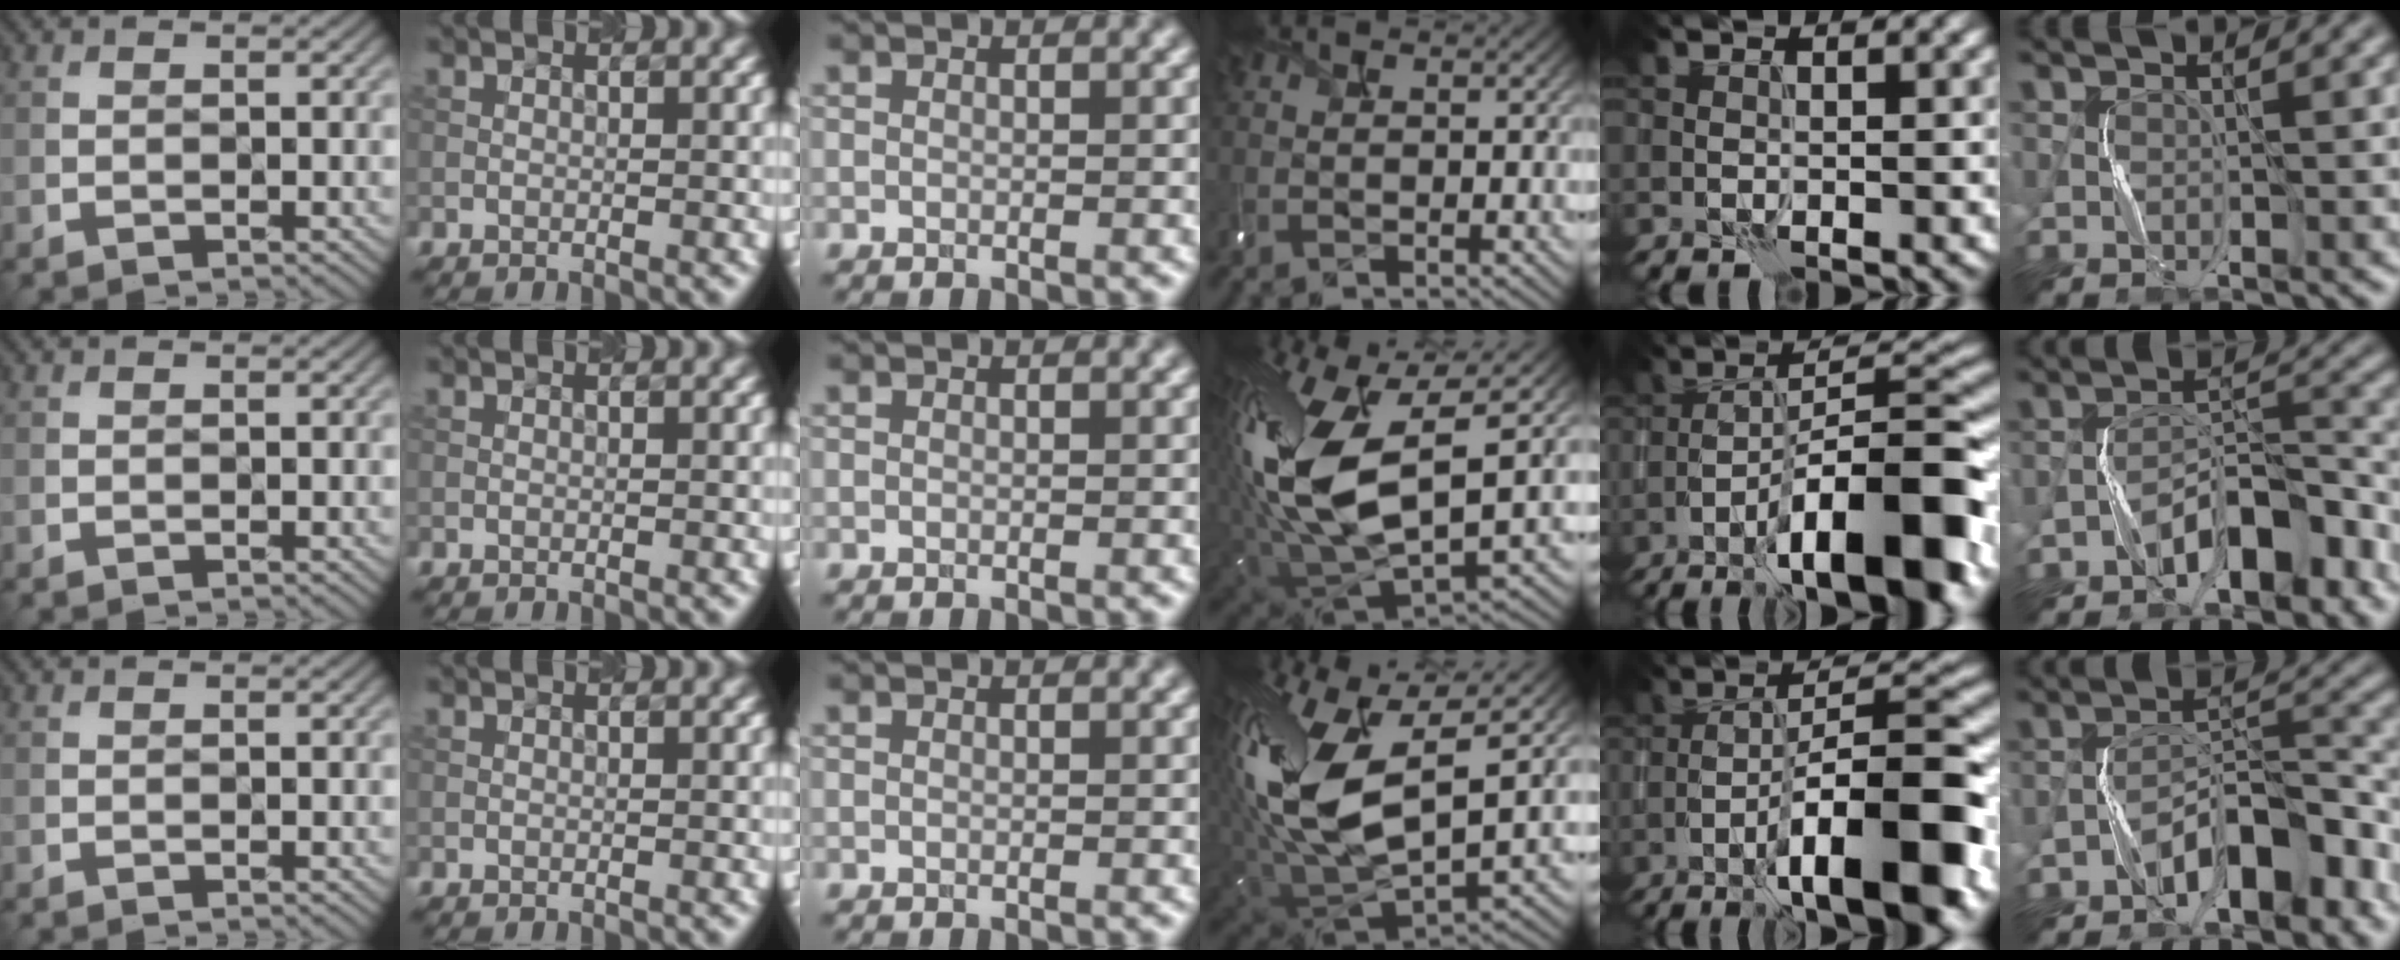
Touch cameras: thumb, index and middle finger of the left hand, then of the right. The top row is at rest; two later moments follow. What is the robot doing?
{"motion": "shake", "object": "box of matches"}